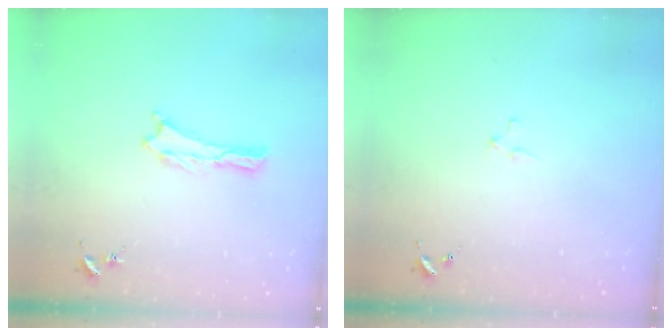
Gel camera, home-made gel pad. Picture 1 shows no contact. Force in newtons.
{"total": 2.0, "press": 2.0, "slide": 0.2}